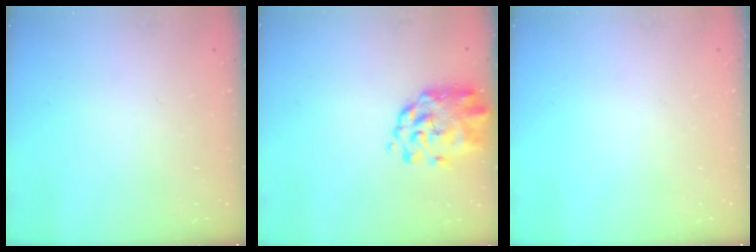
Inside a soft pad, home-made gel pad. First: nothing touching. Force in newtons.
{"total": 3.1, "press": 3.0, "slide": 1.0}
{"total": 0.0}